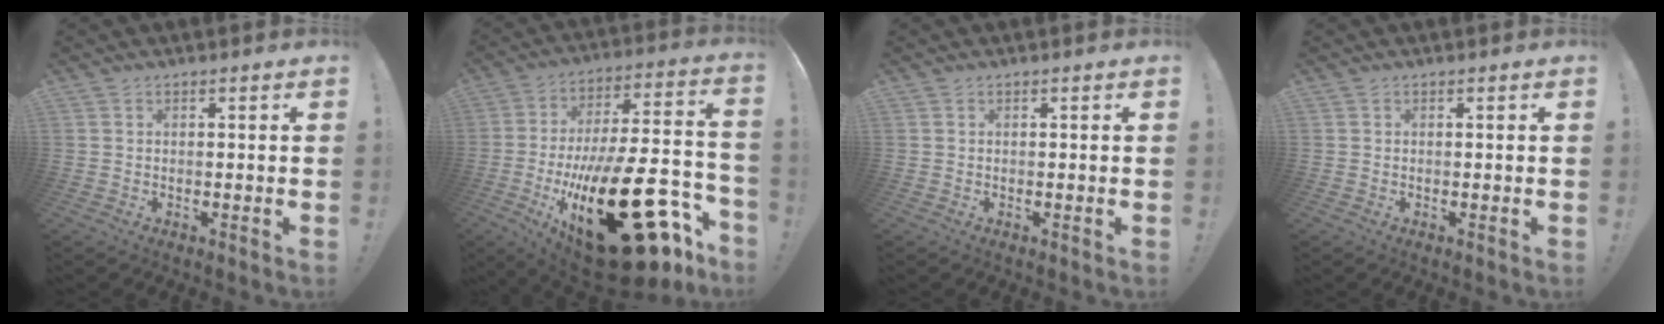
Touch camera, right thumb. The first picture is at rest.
{"total": 36.9, "force": [-13.1, 14.1, 31.5], "torque": [-0.499, 0.054, -0.187]}
{"total": 0.0}
{"total": 0.0}